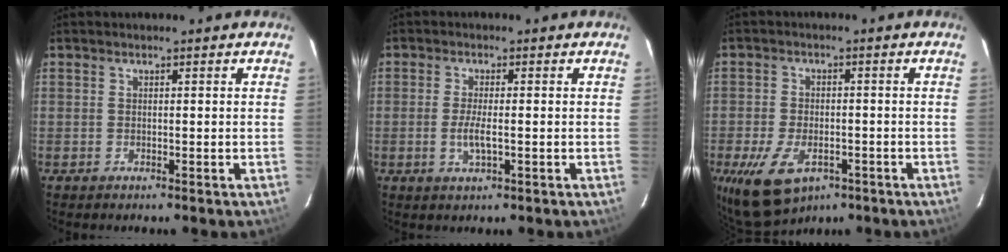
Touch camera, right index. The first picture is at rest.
{"total": 3.7, "force": [-0.8, 0.7, 3.5], "torque": [-0.070, -0.005, -0.015]}
{"total": 10.9, "force": [-5.7, 6.2, 7.0], "torque": [-0.150, -0.024, -0.091]}